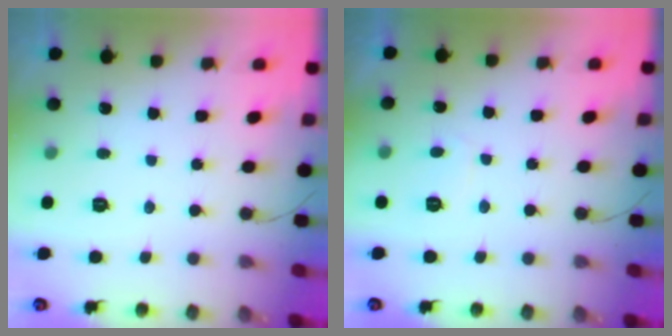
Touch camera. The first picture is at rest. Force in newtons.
{"total": 1.8, "press": 1.7, "slide": 0.6}